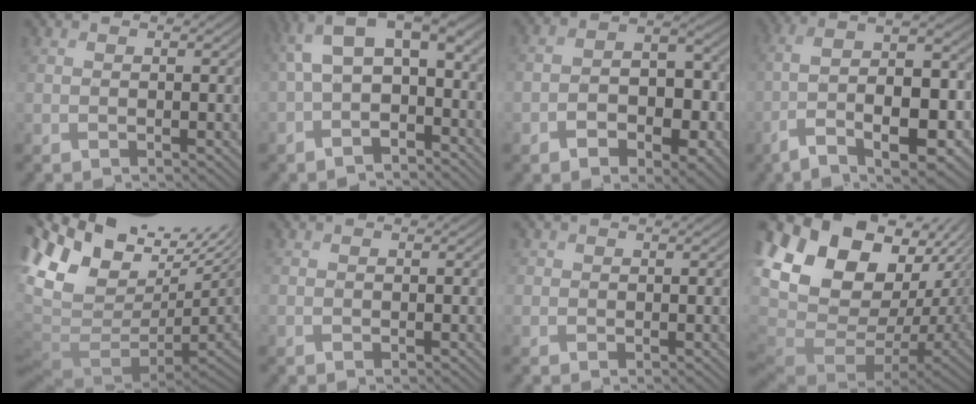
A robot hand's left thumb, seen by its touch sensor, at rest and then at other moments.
{"total": 8.8, "force": [-0.4, 4.7, 7.4], "torque": [-0.151, 0.002, -0.008]}
{"total": 7.7, "force": [-3.1, 5.5, 4.3], "torque": [-0.072, -0.018, -0.055]}
{"total": 14.5, "force": [-6.4, 5.1, 12.0], "torque": [-0.222, -0.005, -0.094]}
{"total": 13.5, "force": [0.2, 7.7, 11.1], "torque": [-0.176, -0.005, 0.058]}
{"total": 0.0}
{"total": 0.9, "force": [0.2, 0.7, -0.4], "torque": [0.013, 0.000, 0.009]}
{"total": 16.8, "force": [2.9, 12.4, 11.0], "torque": [-0.235, -0.009, 0.096]}